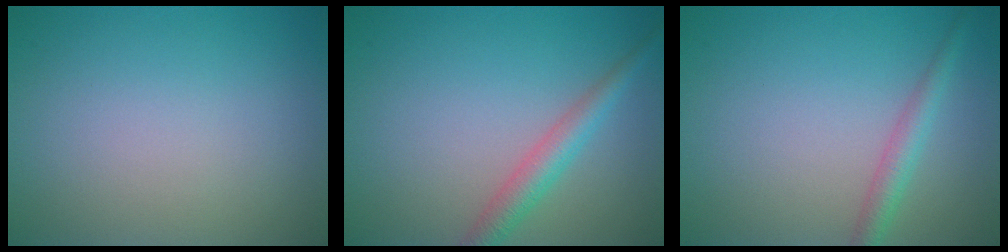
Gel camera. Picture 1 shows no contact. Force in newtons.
{"total": 2.8, "press": 2.8, "slide": 0.1}
{"total": 2.2, "press": 2.2, "slide": 0.1}